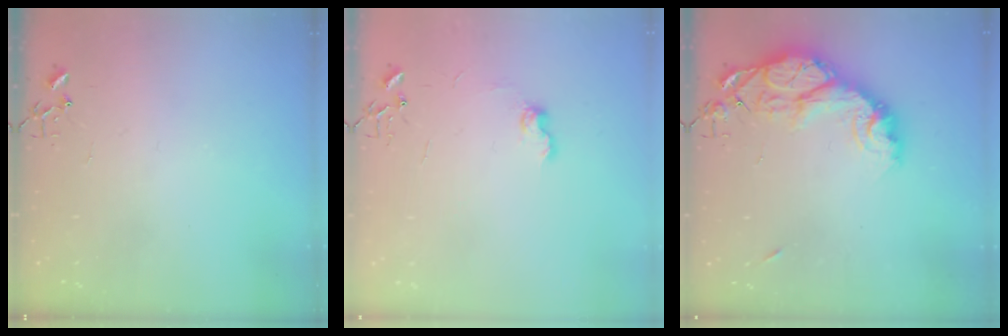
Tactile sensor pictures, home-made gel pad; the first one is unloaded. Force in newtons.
{"total": 7.6, "press": 7.5, "slide": 0.7}
{"total": 15.3, "press": 15.2, "slide": 1.3}